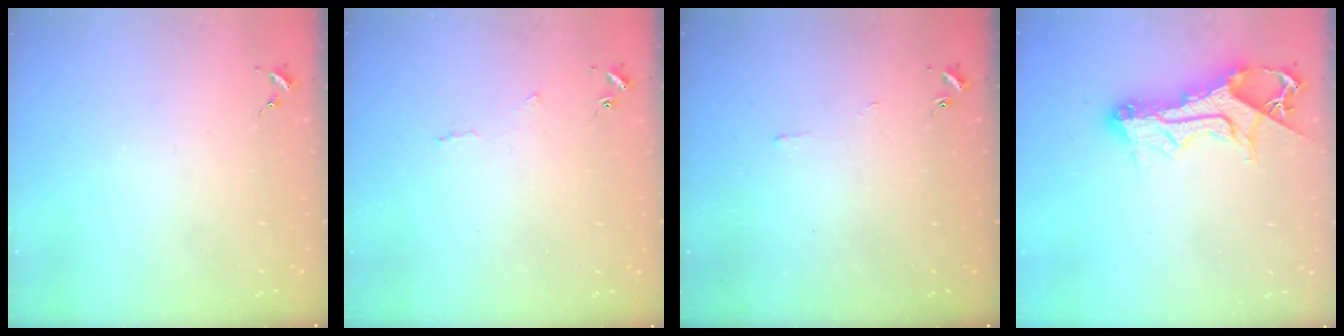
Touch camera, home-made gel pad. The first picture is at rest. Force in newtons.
{"total": 2.9, "press": 2.9, "slide": 0.5}
{"total": 2.5, "press": 2.5, "slide": 0.5}
{"total": 13.9, "press": 13.9, "slide": 1.4}